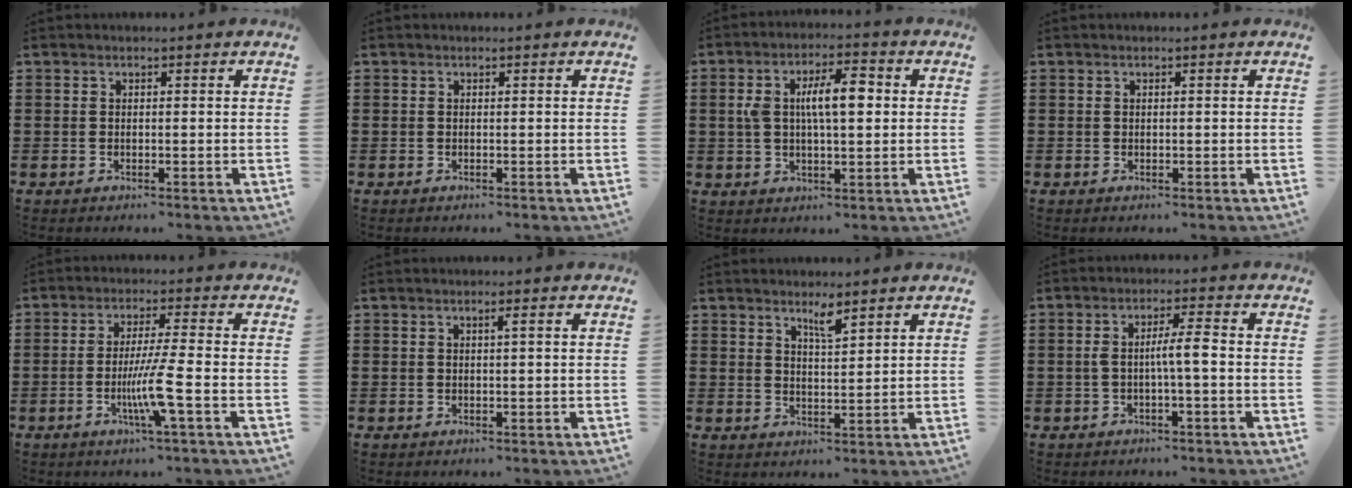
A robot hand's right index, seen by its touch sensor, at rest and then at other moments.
{"total": 0.0}
{"total": 7.9, "force": [1.0, 2.9, 7.3], "torque": [-0.156, 0.009, 0.009]}
{"total": 0.0}
{"total": 7.1, "force": [-2.3, -0.5, 6.7], "torque": [-0.125, -0.019, -0.043]}
{"total": 0.9, "force": [0.3, -0.1, 0.9], "torque": [-0.015, -0.001, 0.005]}
{"total": 3.0, "force": [2.3, 0.4, 1.8], "torque": [-0.032, 0.000, 0.038]}
{"total": 4.2, "force": [-0.5, 0.4, 4.2], "torque": [-0.077, 0.003, -0.013]}